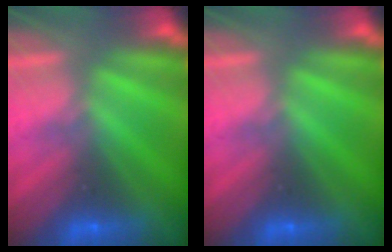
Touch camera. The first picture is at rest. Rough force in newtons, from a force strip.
{"total": 0.0}